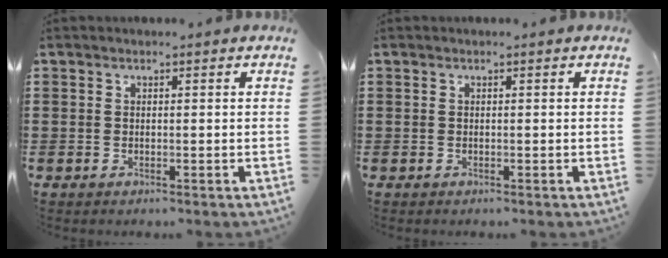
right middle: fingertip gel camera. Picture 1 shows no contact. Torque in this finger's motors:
{"motor_torque": [0.14, -0.04, 0.00, 0.00]}